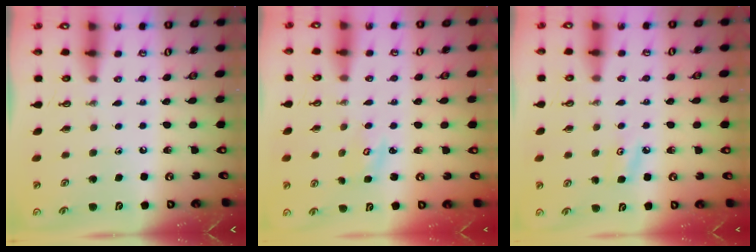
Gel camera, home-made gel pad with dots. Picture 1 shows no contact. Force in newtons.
{"total": 2.9, "press": 2.9, "slide": 0.3}
{"total": 4.5, "press": 4.5, "slide": 0.6}